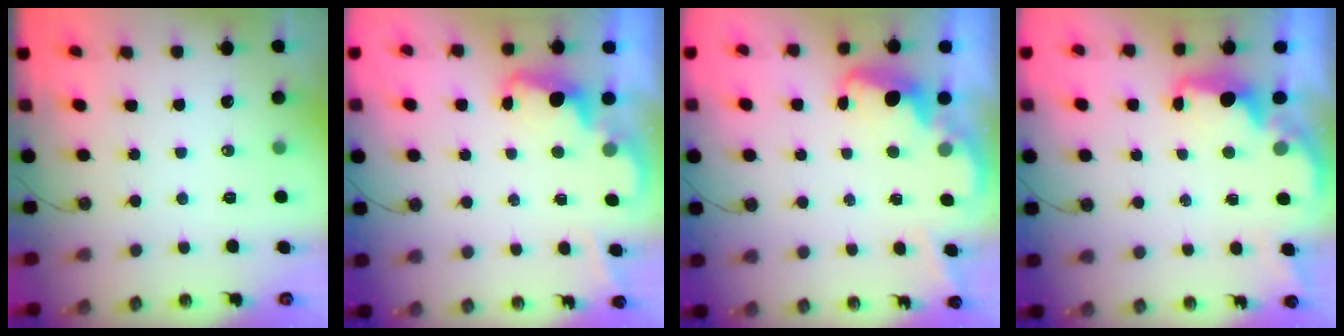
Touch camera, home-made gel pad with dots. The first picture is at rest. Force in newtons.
{"total": 2.4, "press": 2.3, "slide": 0.6}
{"total": 2.8, "press": 2.7, "slide": 0.8}
{"total": 2.2, "press": 2.1, "slide": 0.8}